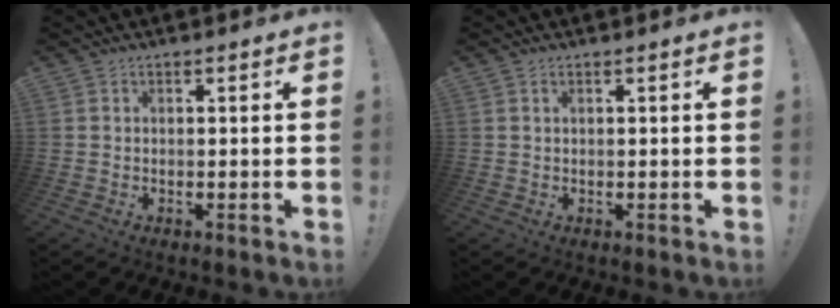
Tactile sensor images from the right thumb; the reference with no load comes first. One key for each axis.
{"total": 0.6, "fx": 0.3, "fy": 0.3, "fz": 0.4, "tx": -0.004, "ty": -0.001, "tz": 0.004}